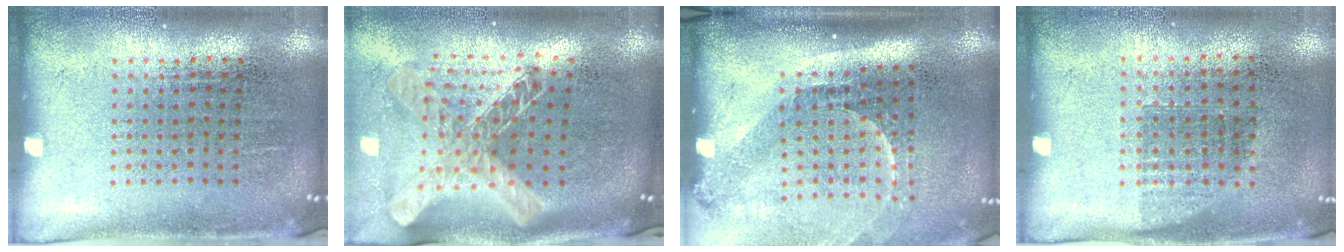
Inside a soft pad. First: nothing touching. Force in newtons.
{"total": 2.2, "press": 1.7, "slide": 1.4}
{"total": 2.2, "press": 1.6, "slide": 1.6}
{"total": 0.7, "press": 0.6, "slide": 0.3}